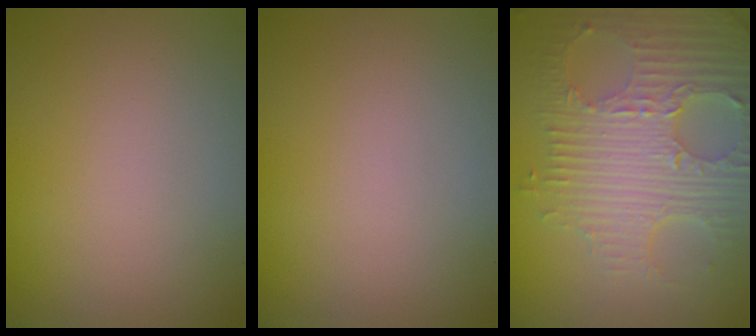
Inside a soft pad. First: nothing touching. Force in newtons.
{"total": 0.0}
{"total": 8.1, "press": 5.7, "slide": 5.7}